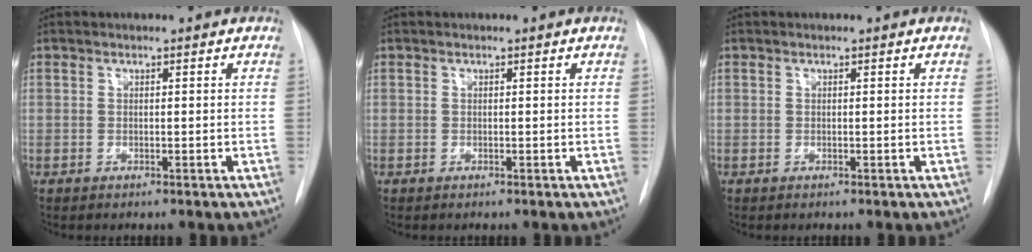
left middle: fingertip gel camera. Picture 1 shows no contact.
{"total": 0.0}
{"total": 0.0}